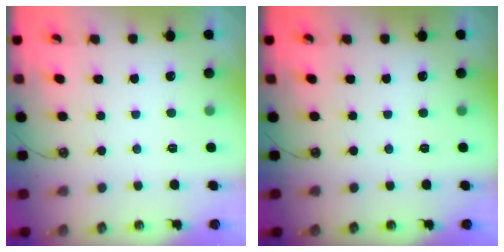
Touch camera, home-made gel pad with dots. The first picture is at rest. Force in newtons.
{"total": 0.0}